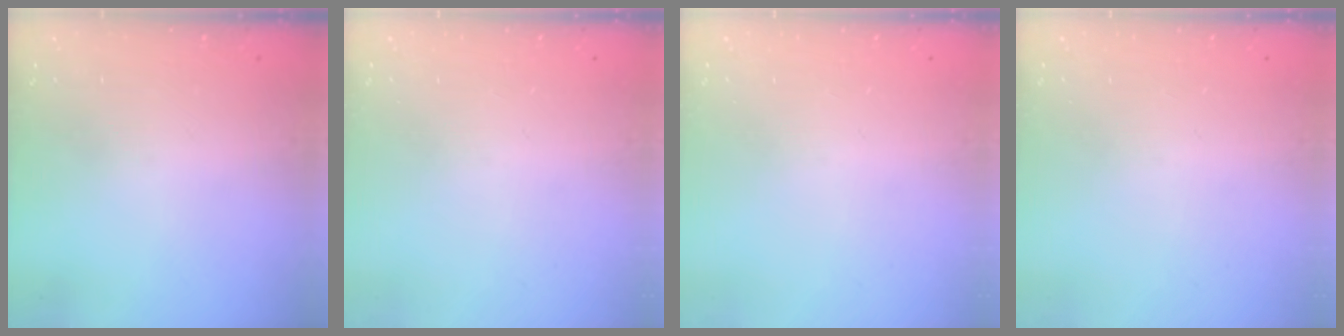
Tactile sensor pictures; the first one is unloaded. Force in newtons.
{"total": 0.0}
{"total": 0.0}
{"total": 0.0}